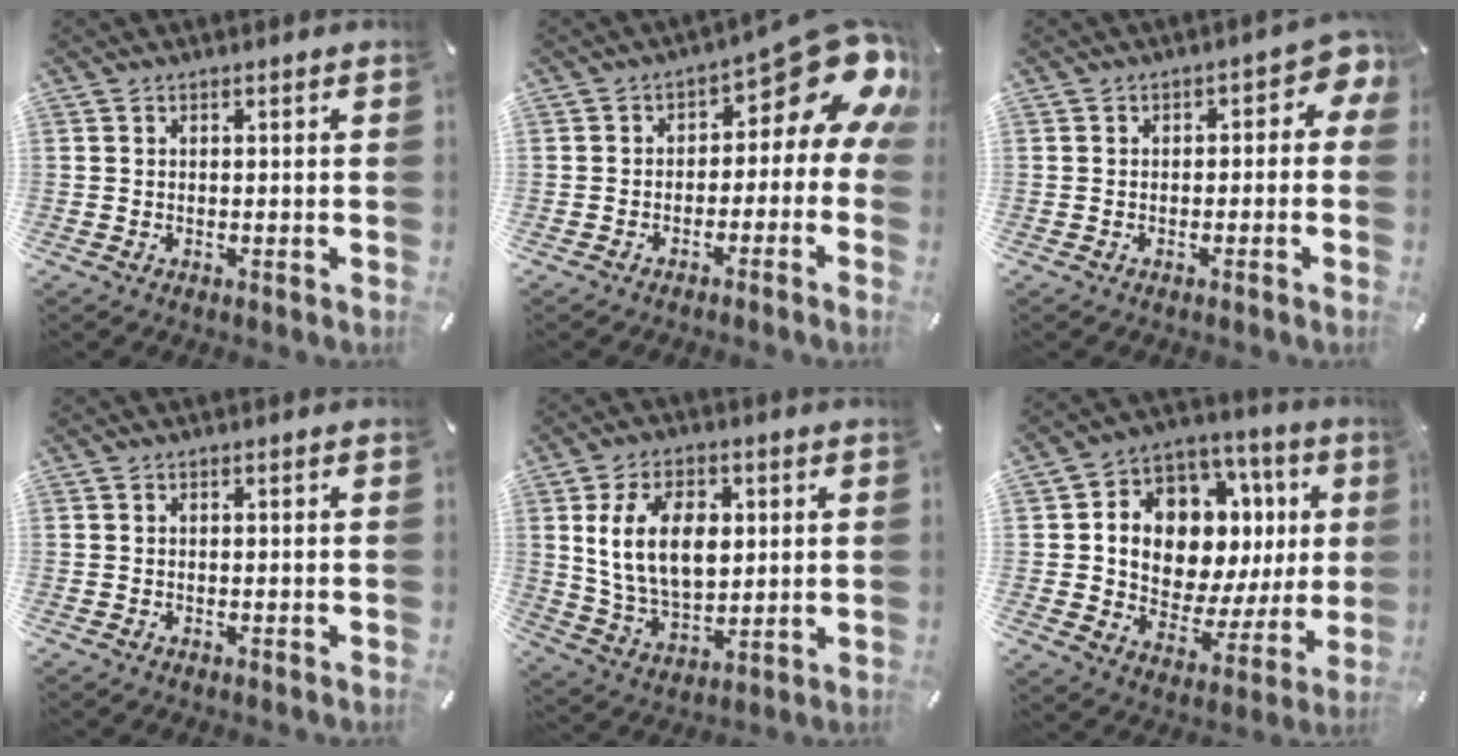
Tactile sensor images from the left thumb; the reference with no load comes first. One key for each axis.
{"total": 12.4, "fx": 5.1, "fy": 6.4, "fz": 9.2, "tx": -0.113, "ty": -0.043, "tz": 0.081}
{"total": 3.7, "fx": -0.7, "fy": 2.5, "fz": 2.6, "tx": -0.036, "ty": 0.010, "tz": -0.019}
{"total": 0.0}
{"total": 14.3, "fx": 3.0, "fy": 9.5, "fz": 10.3, "tx": -0.211, "ty": 0.003, "tz": 0.051}
{"total": 13.2, "fx": 4.3, "fy": 9.9, "fz": 7.6, "tx": -0.114, "ty": -0.052, "tz": 0.078}